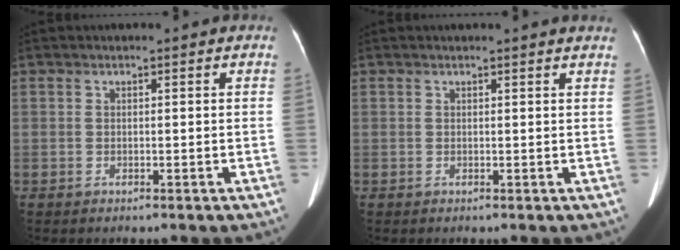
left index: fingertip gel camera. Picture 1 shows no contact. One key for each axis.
{"total": 3.8, "fx": 3.6, "fy": -0.3, "fz": 1.3, "tx": -0.016, "ty": 0.008, "tz": 0.030}